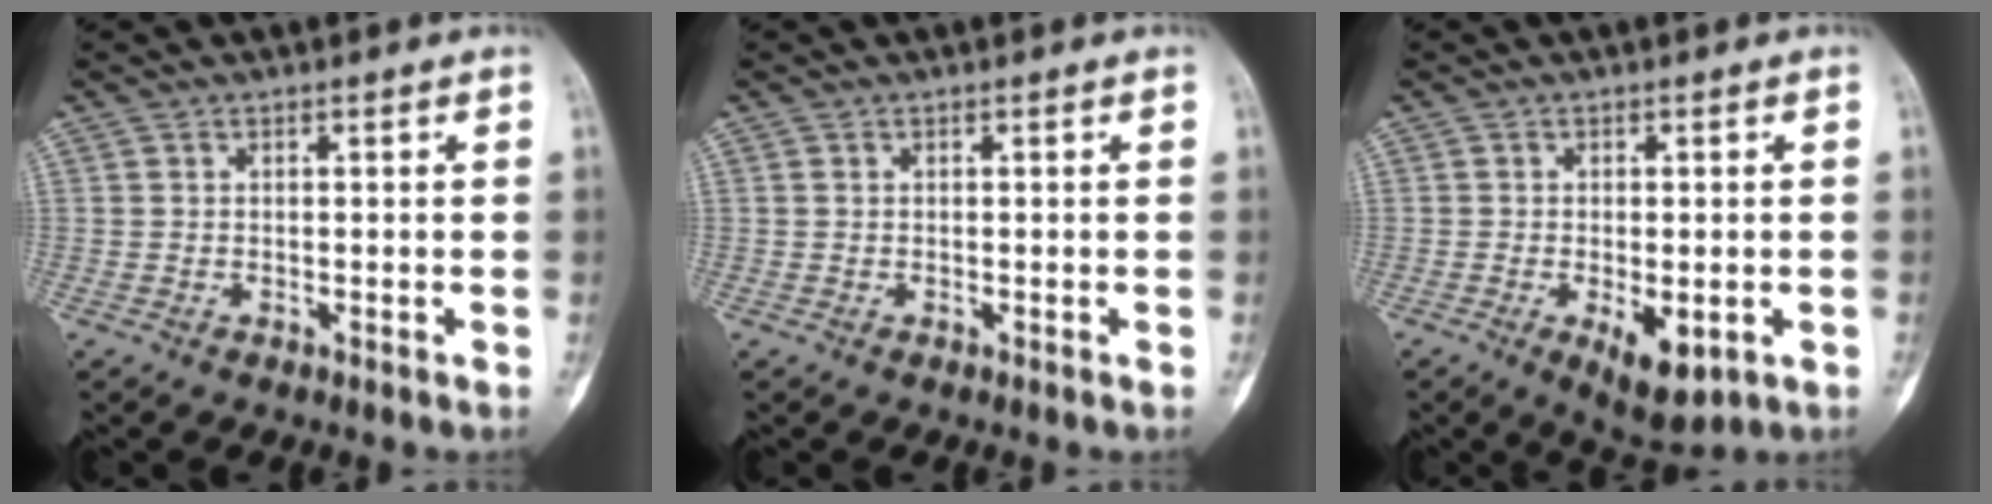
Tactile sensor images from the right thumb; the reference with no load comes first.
{"total": 0.0}
{"total": 6.9, "force": [-2.1, 3.2, 5.8], "torque": [-0.081, -0.008, -0.021]}